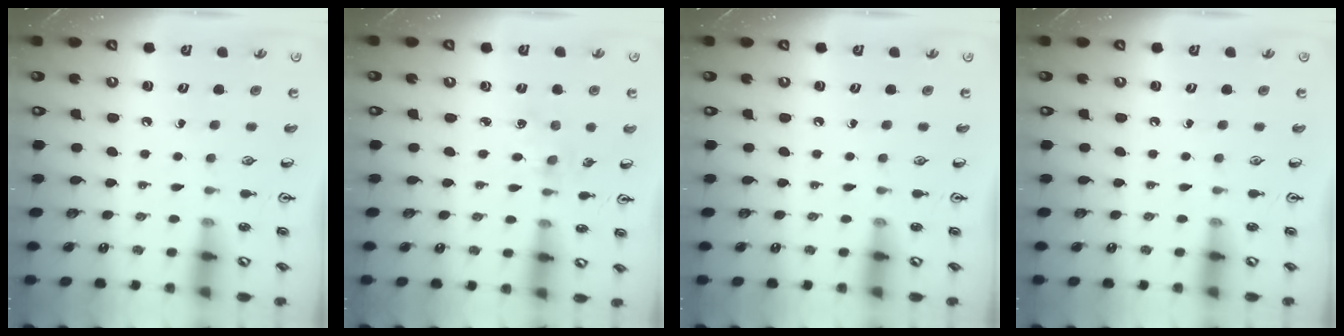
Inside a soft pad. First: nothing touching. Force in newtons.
{"total": 2.9, "press": 2.8, "slide": 0.4}
{"total": 0.0}
{"total": 0.0}